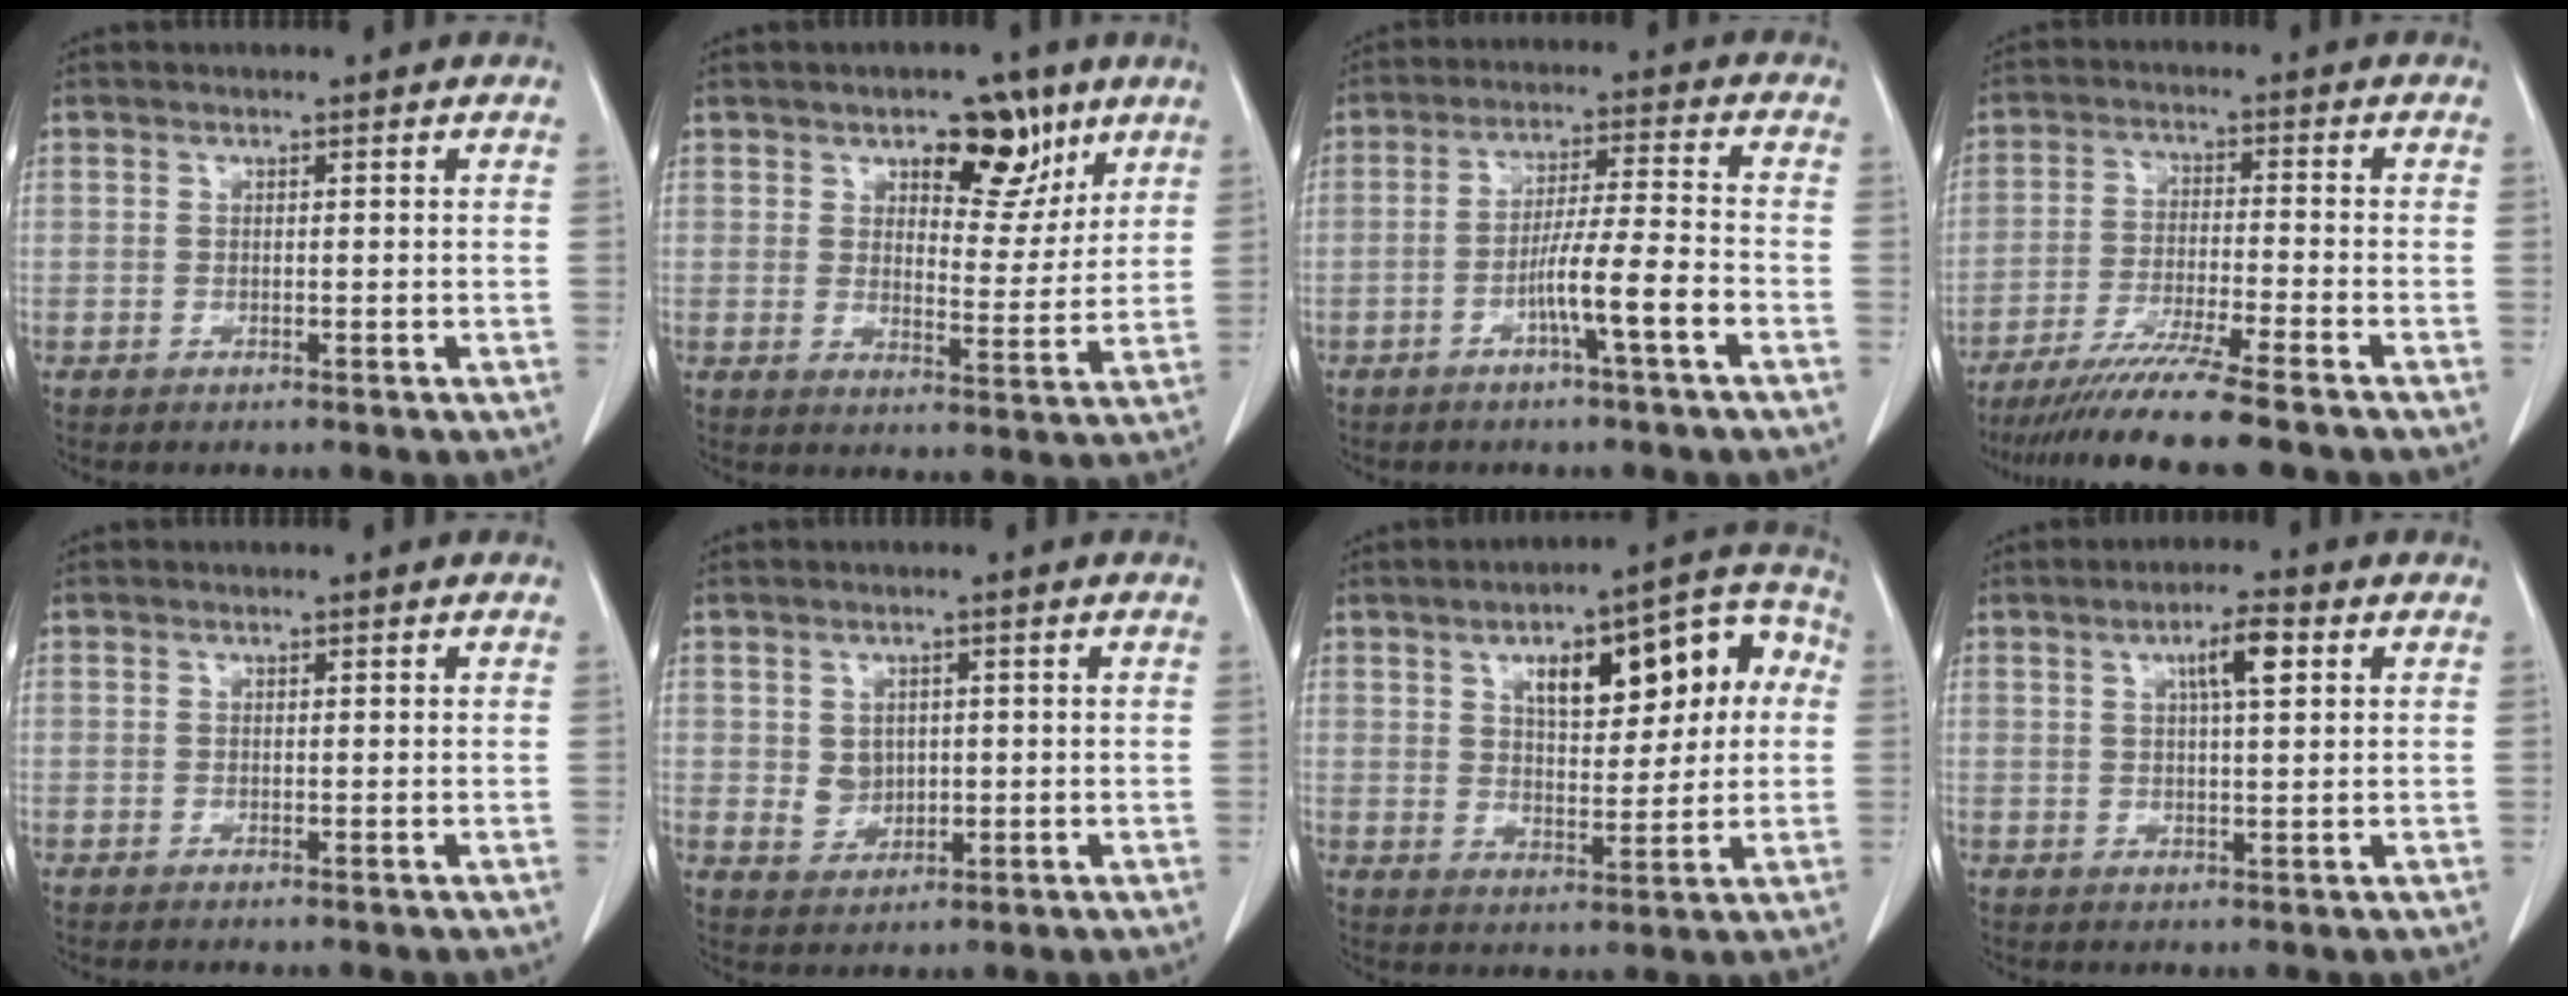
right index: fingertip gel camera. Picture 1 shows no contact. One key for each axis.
{"total": 8.5, "fx": 5.0, "fy": 4.3, "fz": 5.4, "tx": -0.063, "ty": 0.001, "tz": 0.073}
{"total": 7.5, "fx": -3.4, "fy": -0.6, "fz": 6.7, "tx": -0.119, "ty": 0.009, "tz": -0.059}
{"total": 11.6, "fx": -9.6, "fy": -1.1, "fz": 6.5, "tx": -0.100, "ty": -0.035, "tz": -0.157}
{"total": 0.0}
{"total": 3.5, "fx": 0.4, "fy": 2.9, "fz": 1.9, "tx": -0.029, "ty": 0.002, "tz": 0.019}
{"total": 14.8, "fx": 4.0, "fy": 6.0, "fz": 13.0, "tx": -0.163, "ty": 0.044, "tz": 0.058}
{"total": 4.9, "fx": 1.9, "fy": 0.7, "fz": 4.5, "tx": -0.079, "ty": 0.006, "tz": 0.033}